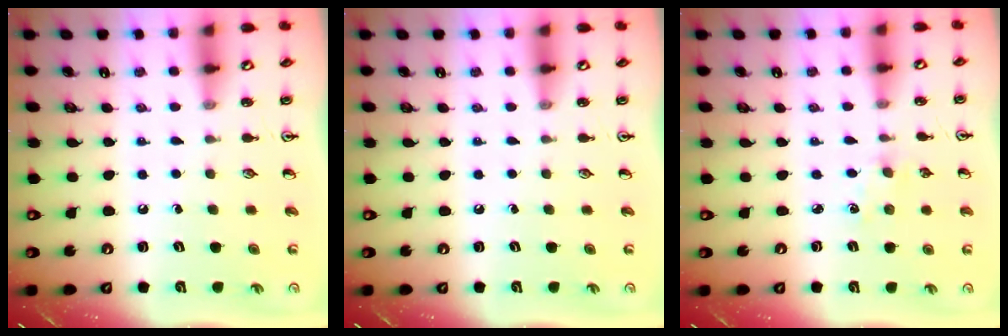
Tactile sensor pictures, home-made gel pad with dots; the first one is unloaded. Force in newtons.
{"total": 0.0}
{"total": 1.4, "press": 1.3, "slide": 0.3}